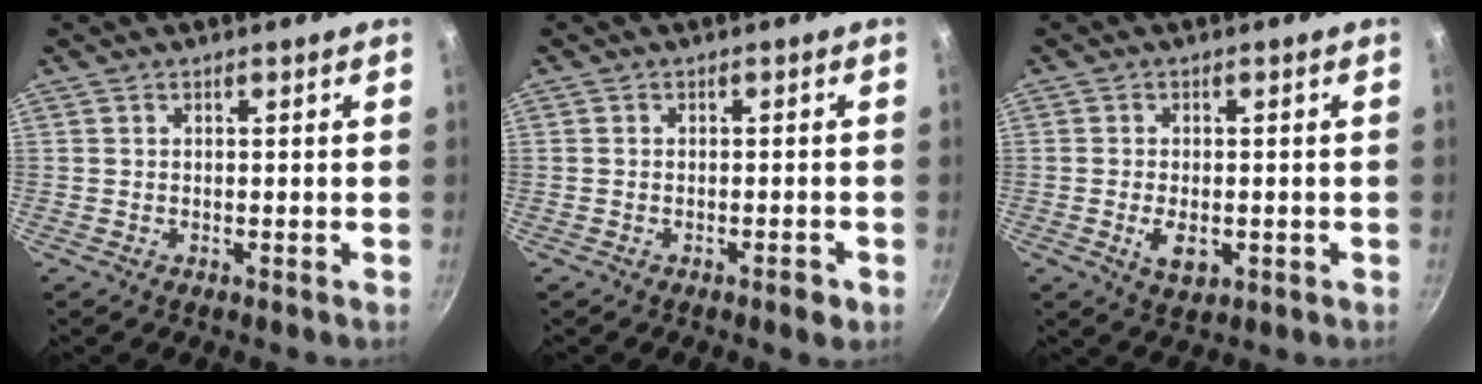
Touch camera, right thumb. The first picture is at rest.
{"total": 2.1, "force": [-1.2, 0.7, 1.6], "torque": [-0.023, 0.013, -0.016]}
{"total": 4.9, "force": [-1.2, 2.8, 3.8], "torque": [-0.061, 0.000, -0.013]}